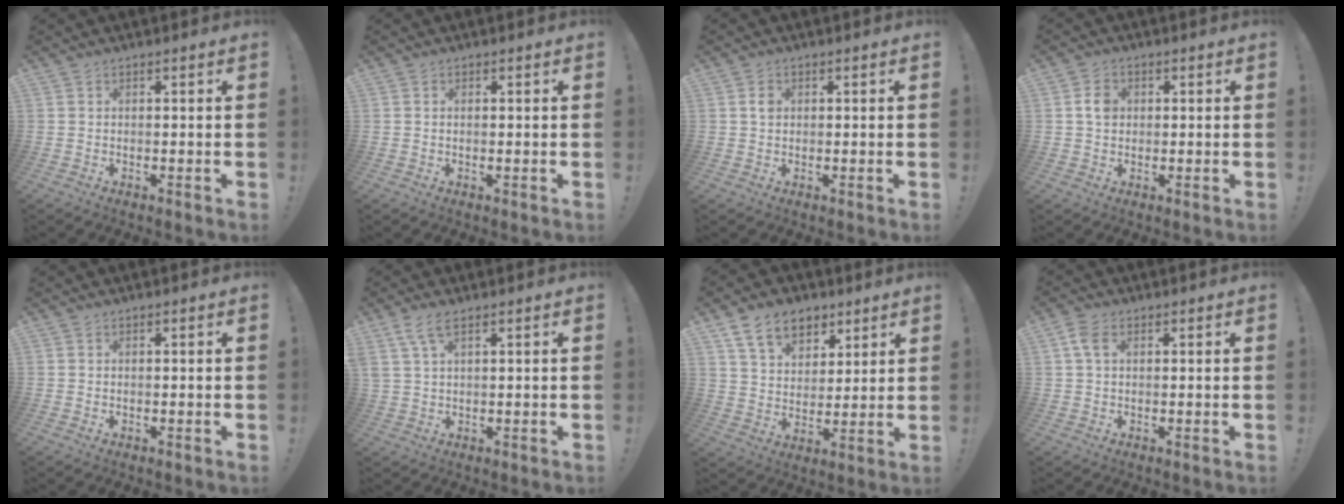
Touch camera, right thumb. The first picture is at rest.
{"total": 0.6, "force": [0.1, 0.0, 0.6], "torque": [-0.007, -0.003, 0.000]}
{"total": 1.8, "force": [0.4, 1.3, 1.1], "torque": [-0.006, -0.002, 0.004]}
{"total": 4.1, "force": [0.6, 3.2, 2.4], "torque": [-0.024, 0.000, 0.007]}
{"total": 0.0}
{"total": 5.5, "force": [3.2, 1.7, 4.1], "torque": [-0.082, -0.002, 0.062]}
{"total": 13.2, "force": [7.8, 8.9, 5.9], "torque": [-0.087, -0.039, 0.148]}
{"total": 4.2, "force": [1.5, 2.6, 3.0], "torque": [-0.064, 0.003, 0.026]}